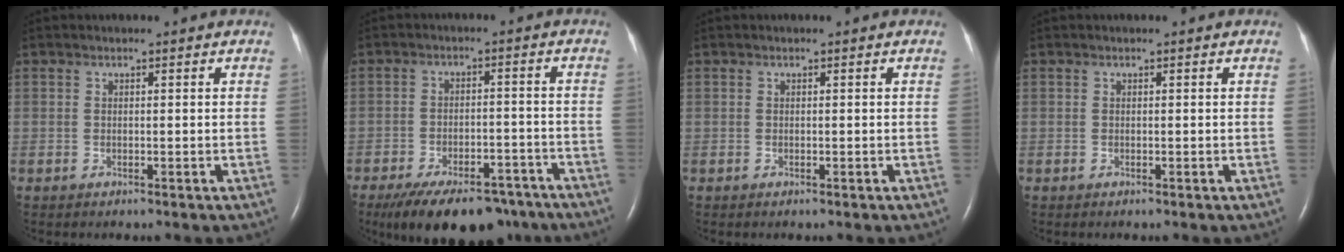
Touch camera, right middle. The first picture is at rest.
{"total": 16.0, "force": [-12.3, 6.9, 7.7], "torque": [-0.129, -0.005, -0.172]}
{"total": 0.0}
{"total": 0.0}